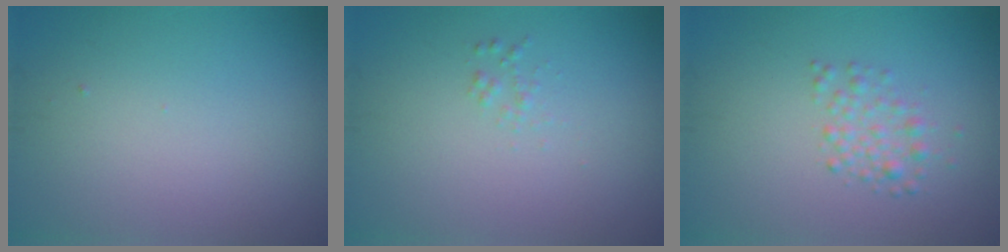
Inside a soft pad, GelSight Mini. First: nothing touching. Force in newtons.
{"total": 0.7, "press": 0.7, "slide": 0.0}
{"total": 1.9, "press": 1.8, "slide": 0.1}